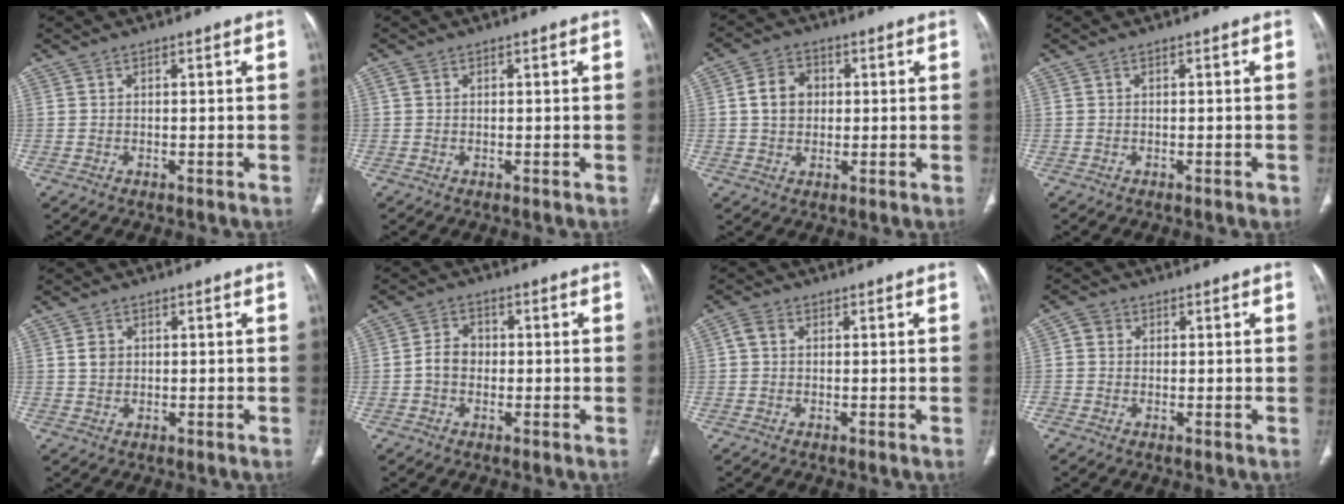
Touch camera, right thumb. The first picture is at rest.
{"total": 0.9, "force": [0.3, 0.7, 0.5], "torque": [-0.008, 0.005, 0.005]}
{"total": 6.7, "force": [0.9, 5.4, 3.9], "torque": [-0.051, 0.006, 0.013]}
{"total": 0.7, "force": [-0.4, 0.2, 0.6], "torque": [-0.009, -0.002, -0.004]}
{"total": 2.3, "force": [0.5, 1.9, 1.2], "torque": [-0.014, -0.002, 0.013]}
{"total": 4.0, "force": [-0.7, 3.2, 2.3], "torque": [-0.029, 0.013, -0.022]}
{"total": 2.2, "force": [0.3, 1.7, 1.4], "torque": [-0.028, 0.008, 0.005]}
{"total": 2.5, "force": [0.2, 2.3, 0.9], "torque": [-0.001, 0.005, -0.002]}